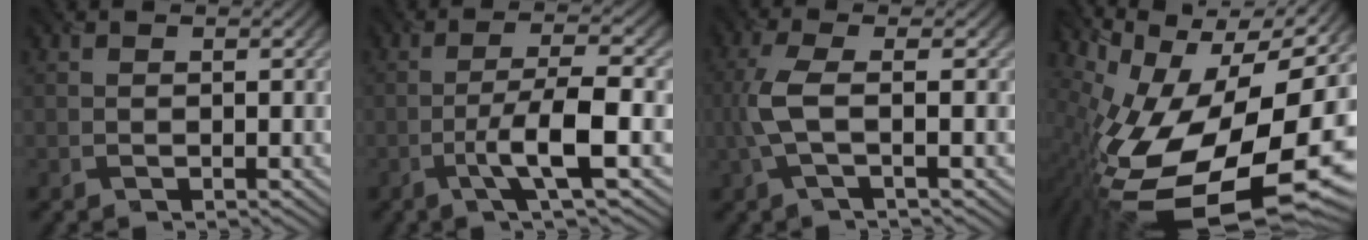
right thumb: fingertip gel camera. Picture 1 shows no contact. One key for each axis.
{"total": 6.5, "fx": -2.6, "fy": 0.7, "fz": 5.9, "tx": -0.109, "ty": 0.014, "tz": -0.057}
{"total": 4.3, "fx": -0.4, "fy": 1.0, "fz": 4.2, "tx": -0.107, "ty": 0.007, "tz": -0.014}
{"total": 18.4, "fx": -4.0, "fy": 9.5, "fz": 15.3, "tx": -0.273, "ty": -0.025, "tz": -0.060}